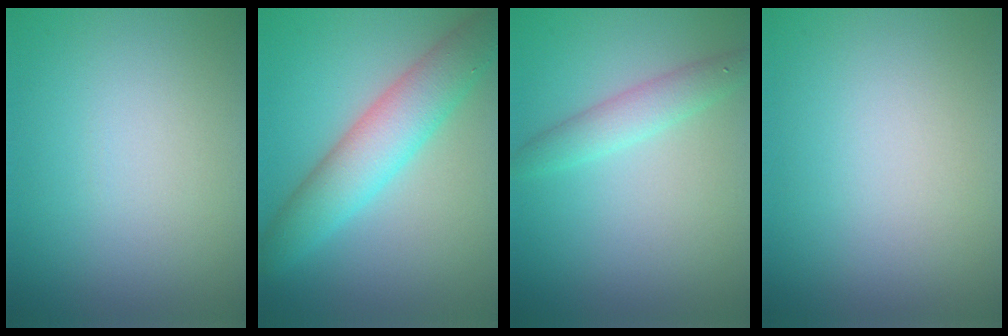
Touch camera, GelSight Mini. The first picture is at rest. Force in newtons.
{"total": 6.1, "press": 6.1, "slide": 0.2}
{"total": 2.5, "press": 2.5, "slide": 0.2}
{"total": 0.0}